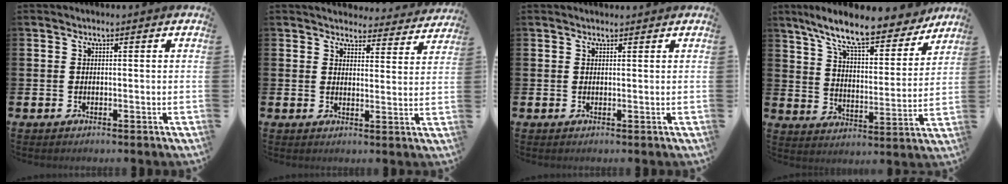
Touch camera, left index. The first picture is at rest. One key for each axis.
{"total": 4.1, "fx": 3.9, "fy": 1.1, "fz": 0.3, "tx": -0.003, "ty": -0.033, "tz": 0.065}
{"total": 0.5, "fx": 0.5, "fy": 0.0, "fz": 0.0, "tx": 0.011, "ty": -0.004, "tz": 0.007}
{"total": 11.0, "fx": 9.5, "fy": 1.9, "fz": 5.0, "tx": -0.115, "ty": -0.057, "tz": 0.161}